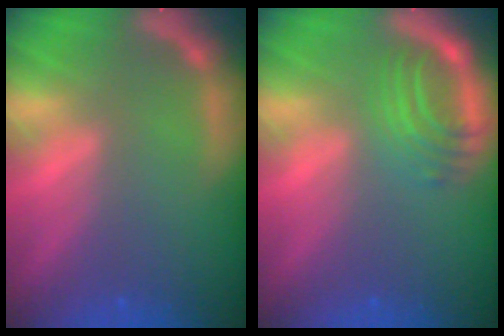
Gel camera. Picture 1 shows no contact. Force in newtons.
{"total": 4.5}